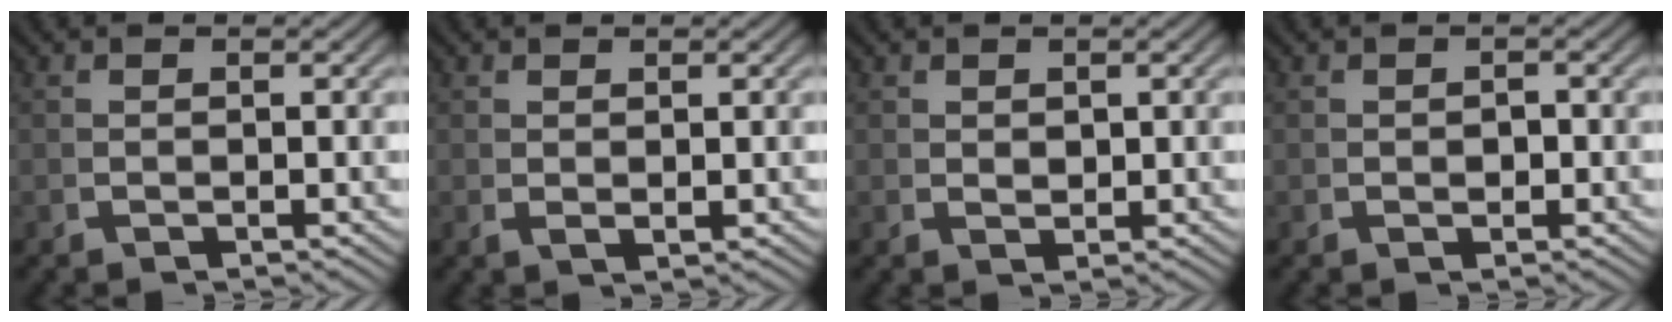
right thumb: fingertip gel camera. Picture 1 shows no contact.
{"total": 0.9, "force": [0.6, 0.3, 0.6], "torque": [-0.014, -0.002, 0.020]}
{"total": 1.3, "force": [0.8, 0.8, 0.6], "torque": [-0.011, -0.008, 0.026]}
{"total": 1.1, "force": [0.0, 0.8, 0.6], "torque": [-0.013, -0.003, 0.002]}